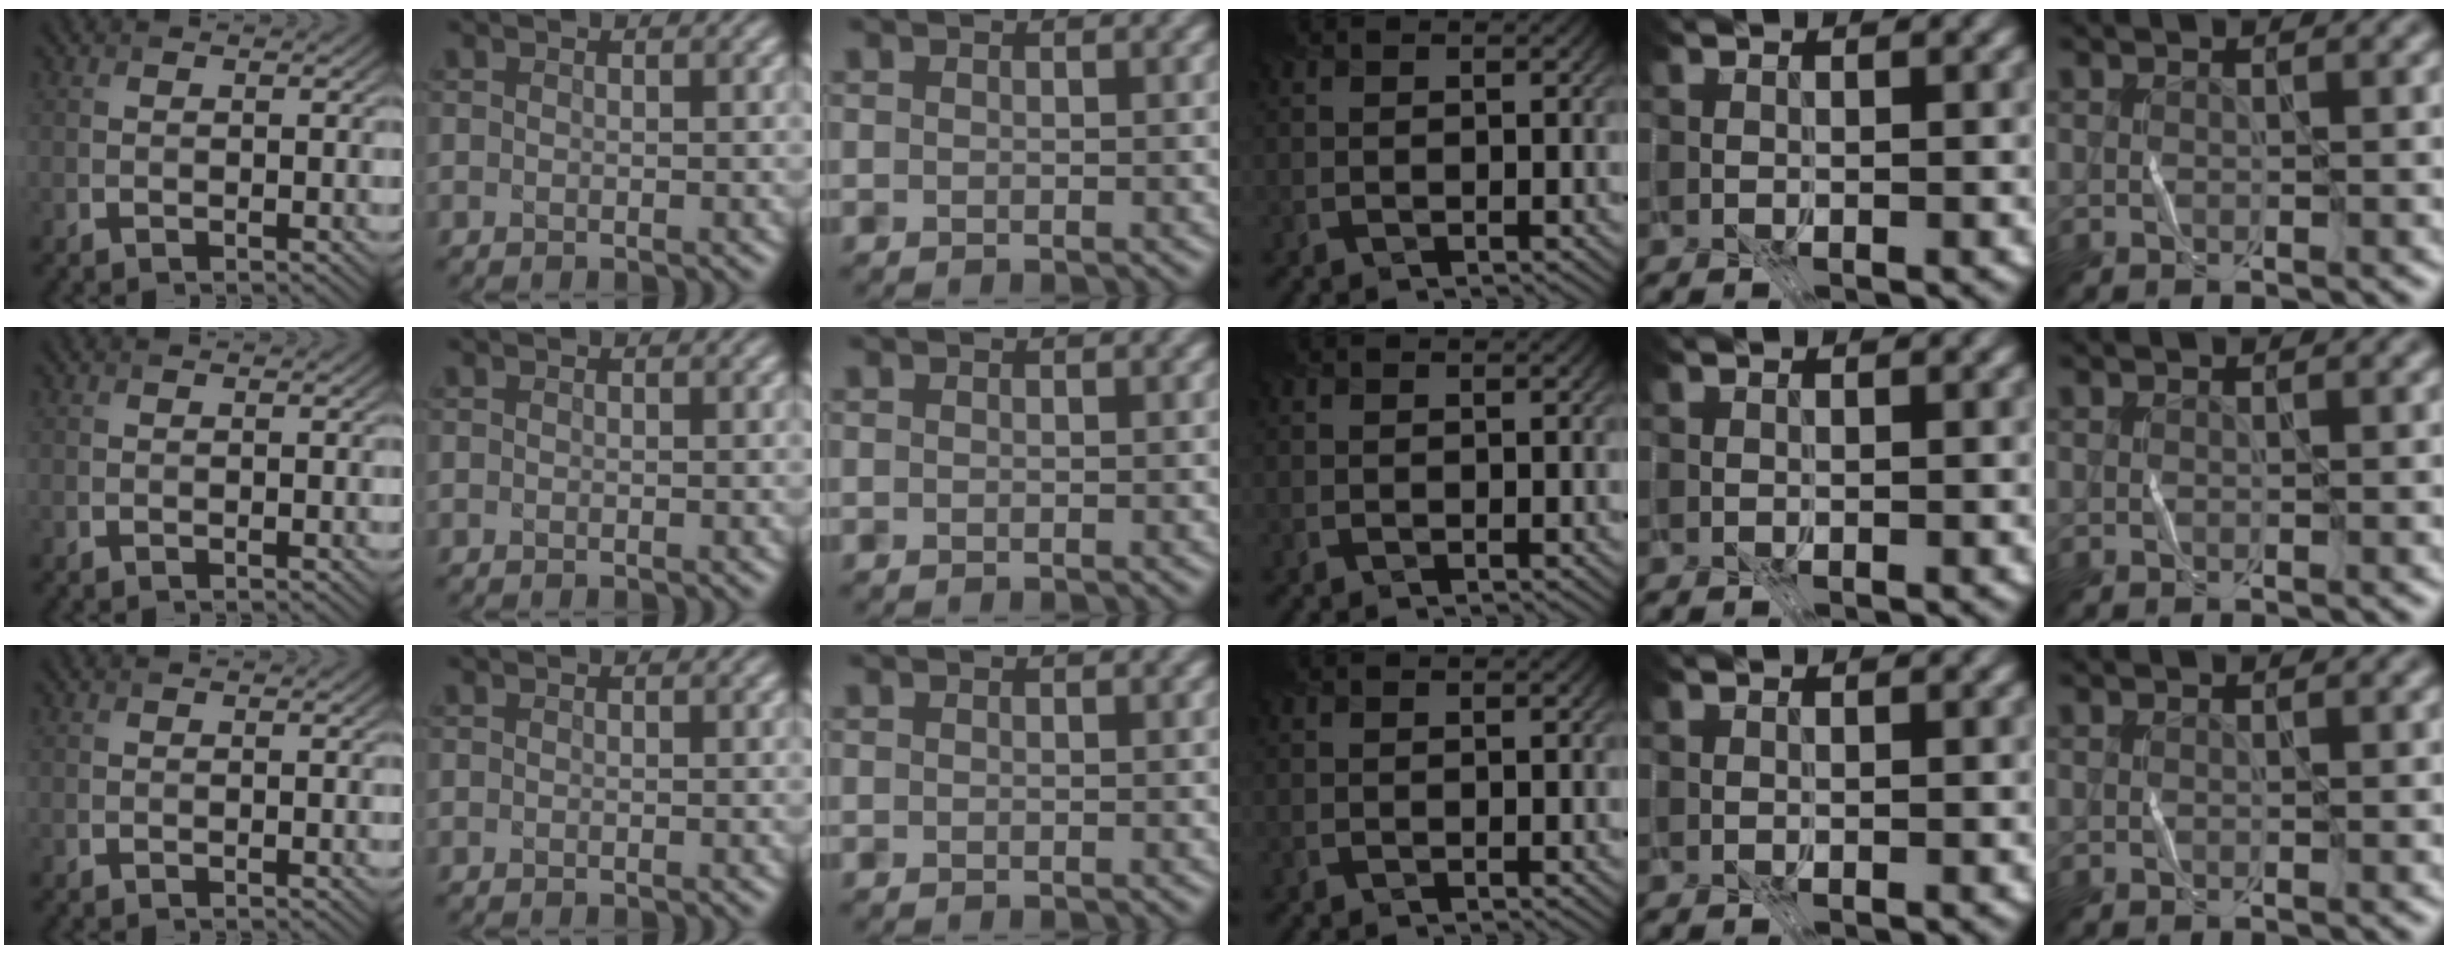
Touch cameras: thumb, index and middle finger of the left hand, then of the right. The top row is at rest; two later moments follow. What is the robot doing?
{"motion": "fold", "object": "coffee filter"}